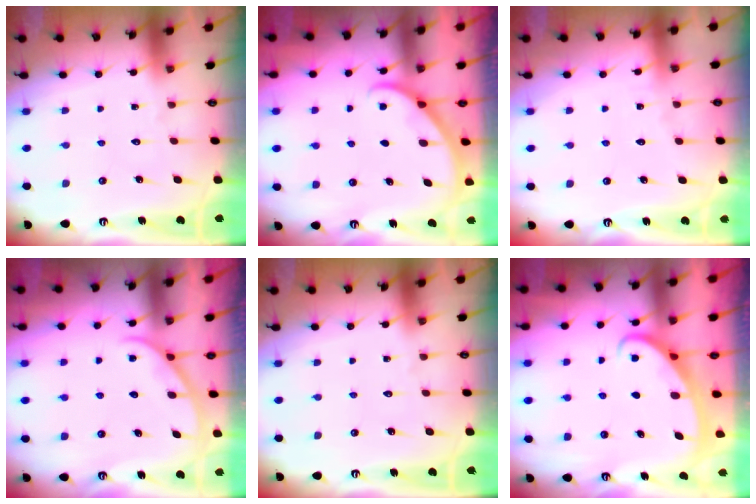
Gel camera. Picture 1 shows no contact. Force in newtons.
{"total": 2.6, "press": 2.5, "slide": 0.3}
{"total": 2.7, "press": 2.7, "slide": 0.4}
{"total": 1.6, "press": 1.6, "slide": 0.3}
{"total": 0.0}
{"total": 2.7, "press": 2.7, "slide": 0.4}